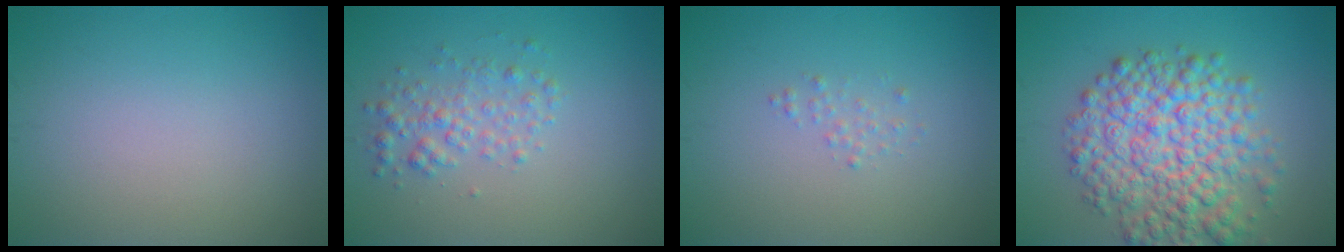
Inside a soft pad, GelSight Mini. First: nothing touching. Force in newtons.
{"total": 2.3, "press": 2.3, "slide": 0.1}
{"total": 0.8, "press": 0.8, "slide": 0.0}
{"total": 8.8, "press": 8.8, "slide": 0.2}